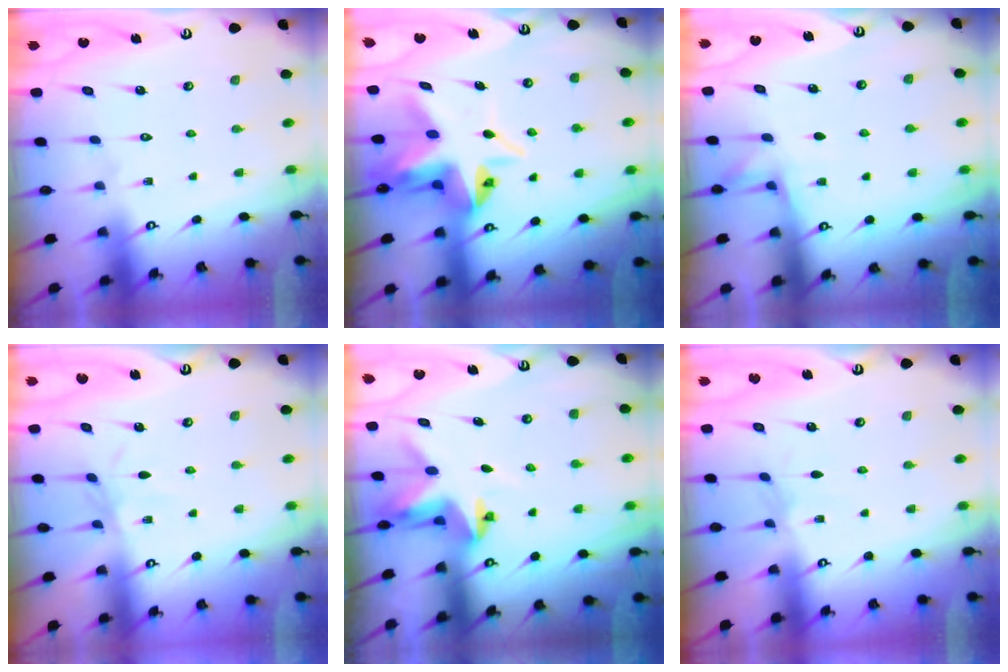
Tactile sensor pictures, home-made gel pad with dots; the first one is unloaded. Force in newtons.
{"total": 8.1, "press": 8.1, "slide": 1.0}
{"total": 4.1, "press": 3.8, "slide": 1.5}
{"total": 2.0, "press": 2.0, "slide": 0.3}
{"total": 3.2, "press": 3.2, "slide": 0.0}
{"total": 0.7, "press": 0.6, "slide": 0.3}